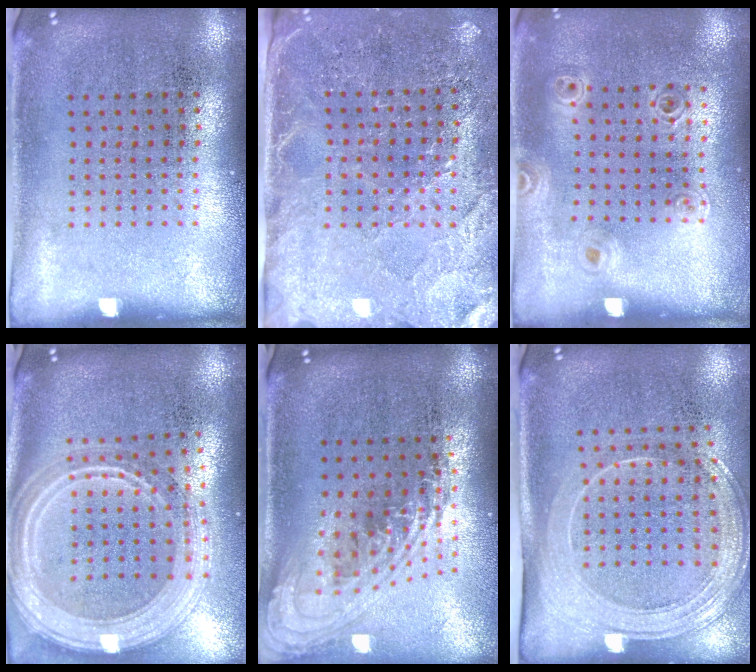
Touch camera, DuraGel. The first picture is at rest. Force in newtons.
{"total": 2.9, "press": 2.6, "slide": 1.2}
{"total": 1.0, "press": 0.9, "slide": 0.2}
{"total": 3.0, "press": 2.4, "slide": 1.8}
{"total": 2.3, "press": 1.7, "slide": 1.6}
{"total": 2.1, "press": 1.9, "slide": 1.0}